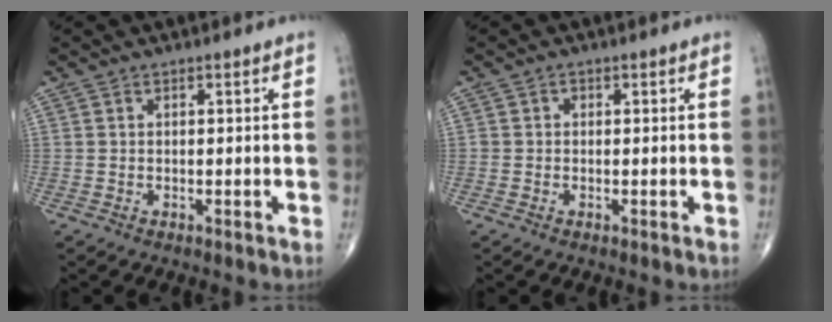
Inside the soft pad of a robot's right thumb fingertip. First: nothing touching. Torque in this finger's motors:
{"motor_torque": [0.09, 0.32, 0.30, 0.07, -0.05]}